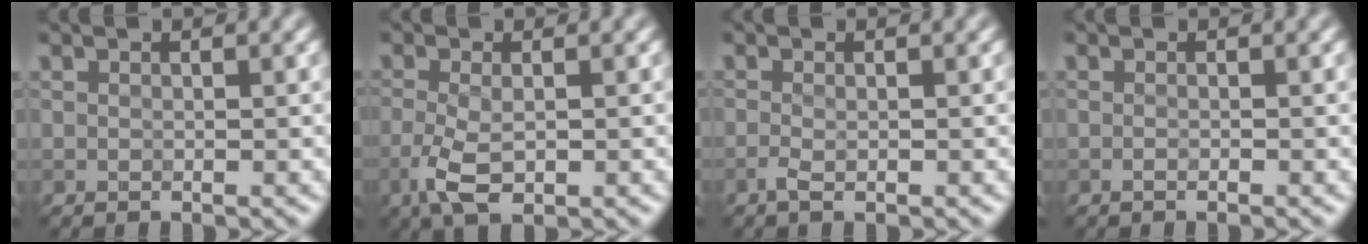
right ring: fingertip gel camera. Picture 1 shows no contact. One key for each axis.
{"total": 3.3, "fx": -1.6, "fy": 1.1, "fz": 2.7, "tx": -0.063, "ty": -0.009, "tz": -0.028}
{"total": 1.1, "fx": -0.9, "fy": 0.1, "fz": 0.7, "tx": -0.015, "ty": -0.001, "tz": -0.014}
{"total": 0.7, "fx": -0.6, "fy": 0.0, "fz": 0.2, "tx": 0.000, "ty": -0.003, "tz": -0.011}